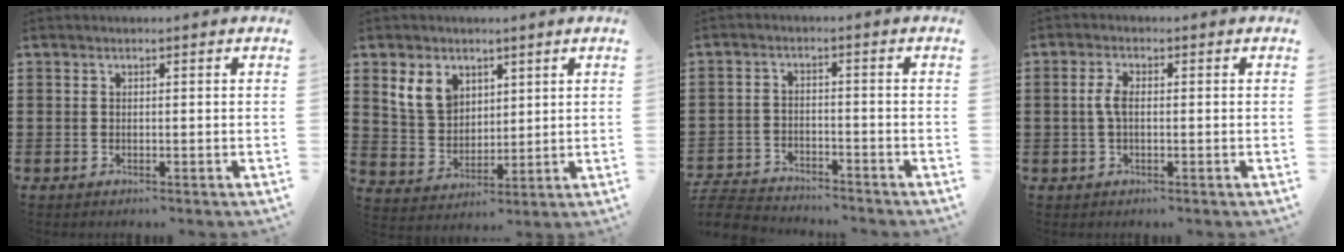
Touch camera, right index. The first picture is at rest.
{"total": 6.9, "force": [3.4, 5.1, 3.2], "torque": [-0.086, 0.018, 0.067]}
{"total": 4.4, "force": [-4.4, 0.6, 0.3], "torque": [-0.020, 0.003, -0.095]}
{"total": 2.9, "force": [-0.1, 1.2, 2.6], "torque": [-0.065, -0.003, -0.007]}